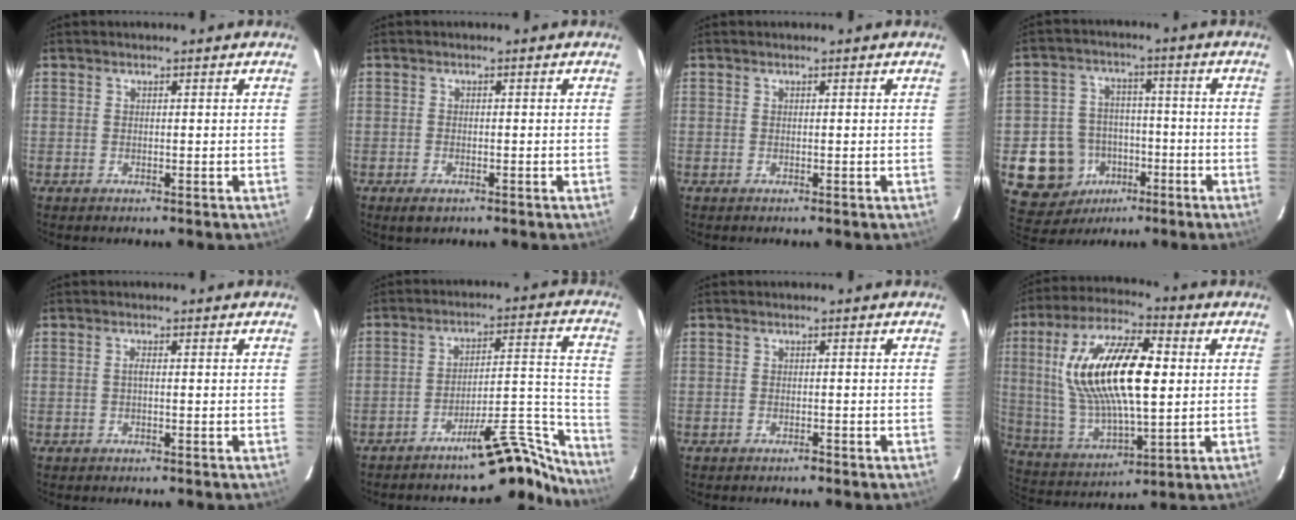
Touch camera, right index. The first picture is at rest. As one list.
[{"total": 2.4, "force": [-1.5, 1.2, 1.4], "torque": [-0.028, -0.006, -0.027]}, {"total": 0.0}, {"total": 12.4, "force": [-4.7, 11.1, 2.9], "torque": [-0.094, 0.031, -0.060]}, {"total": 0.8, "force": [-0.1, 0.1, 0.8], "torque": [-0.016, 0.003, -0.003]}, {"total": 16.2, "force": [-15.3, 2.0, 4.9], "torque": [-0.044, 0.057, -0.219]}, {"total": 0.9, "force": [-0.8, 0.4, 0.4], "torque": [-0.009, 0.002, -0.015]}, {"total": 21.8, "force": [3.7, 8.5, 19.7], "torque": [-0.389, 0.013, 0.076]}]